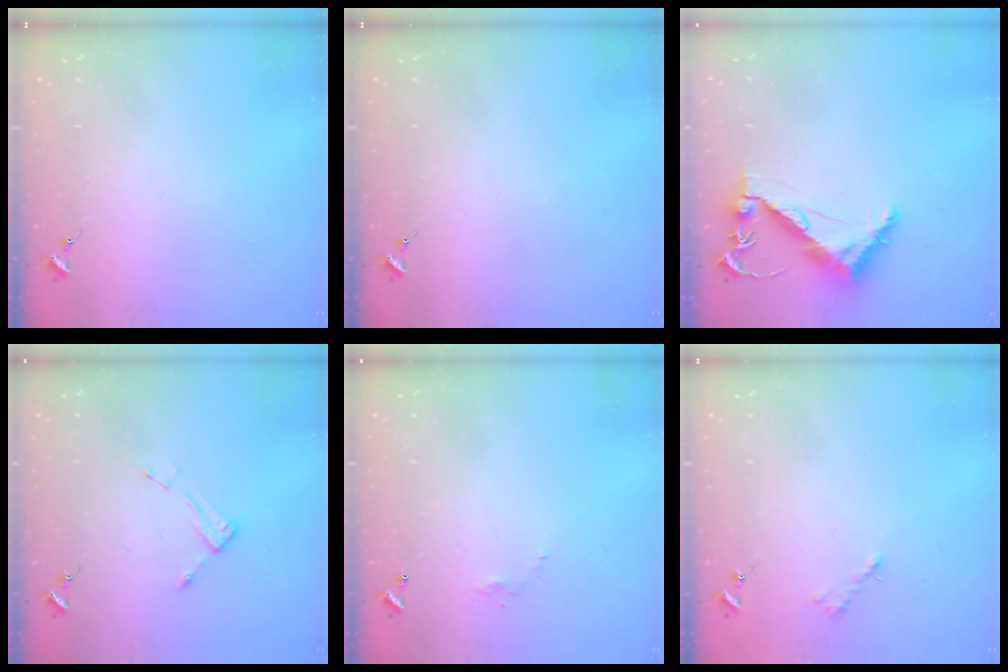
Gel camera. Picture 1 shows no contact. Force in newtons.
{"total": 0.0}
{"total": 9.7, "press": 9.6, "slide": 1.0}
{"total": 3.8, "press": 3.8, "slide": 0.3}
{"total": 3.7, "press": 3.7, "slide": 0.1}
{"total": 2.6, "press": 2.5, "slide": 0.3}